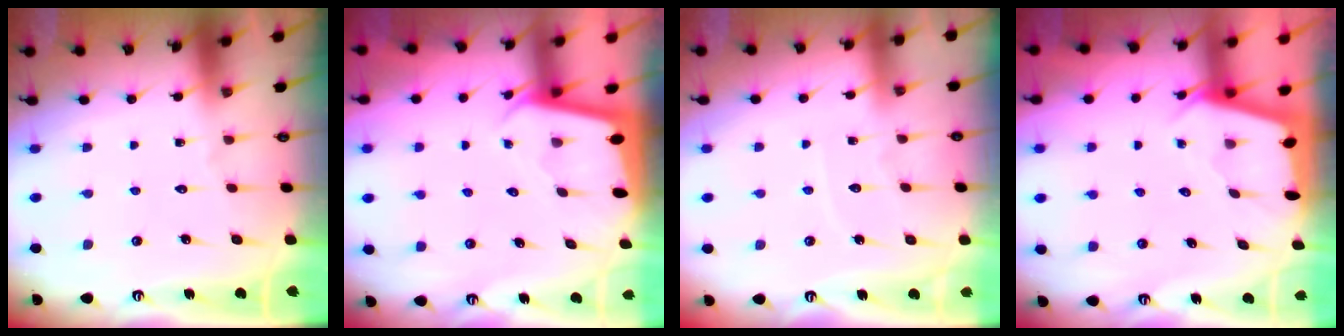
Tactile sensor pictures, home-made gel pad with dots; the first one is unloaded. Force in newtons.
{"total": 1.8, "press": 1.8, "slide": 0.1}
{"total": 3.2, "press": 3.2, "slide": 0.4}
{"total": 2.2, "press": 2.2, "slide": 0.3}